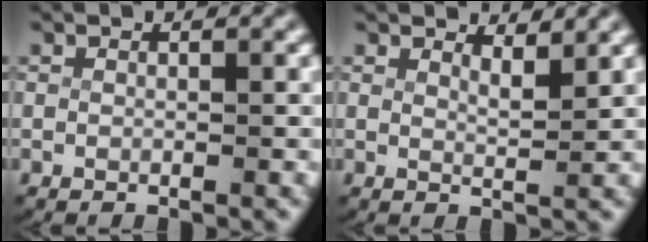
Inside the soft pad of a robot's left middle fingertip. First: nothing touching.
{"total": 2.2, "force": [2.0, 0.0, 0.9], "torque": [-0.014, -0.017, 0.038]}